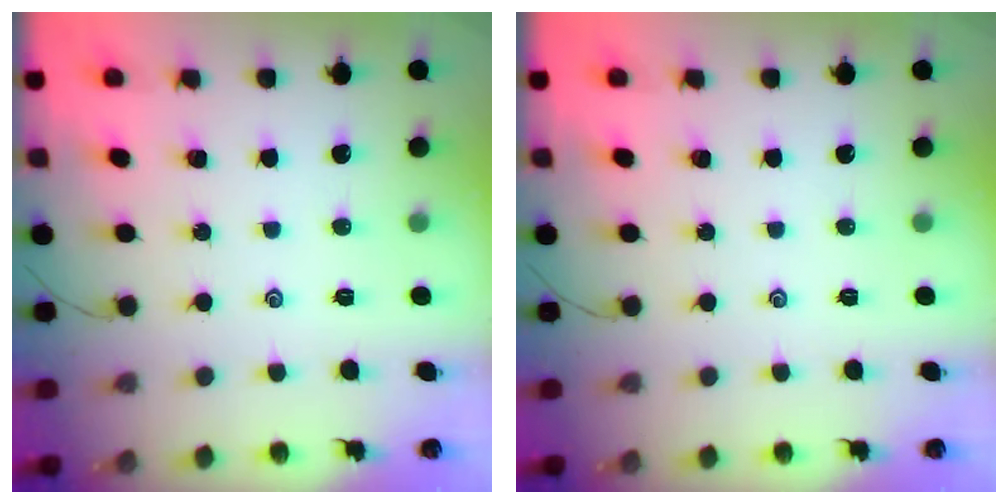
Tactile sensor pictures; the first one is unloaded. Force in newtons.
{"total": 0.0}